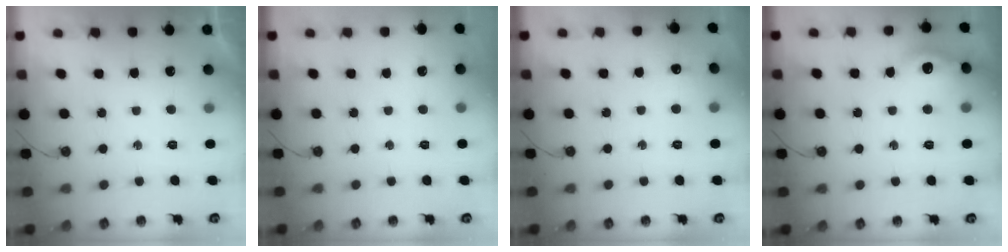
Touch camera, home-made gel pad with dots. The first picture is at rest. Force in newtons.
{"total": 0.0}
{"total": 5.2, "press": 5.1, "slide": 0.7}
{"total": 11.9, "press": 11.8, "slide": 1.0}